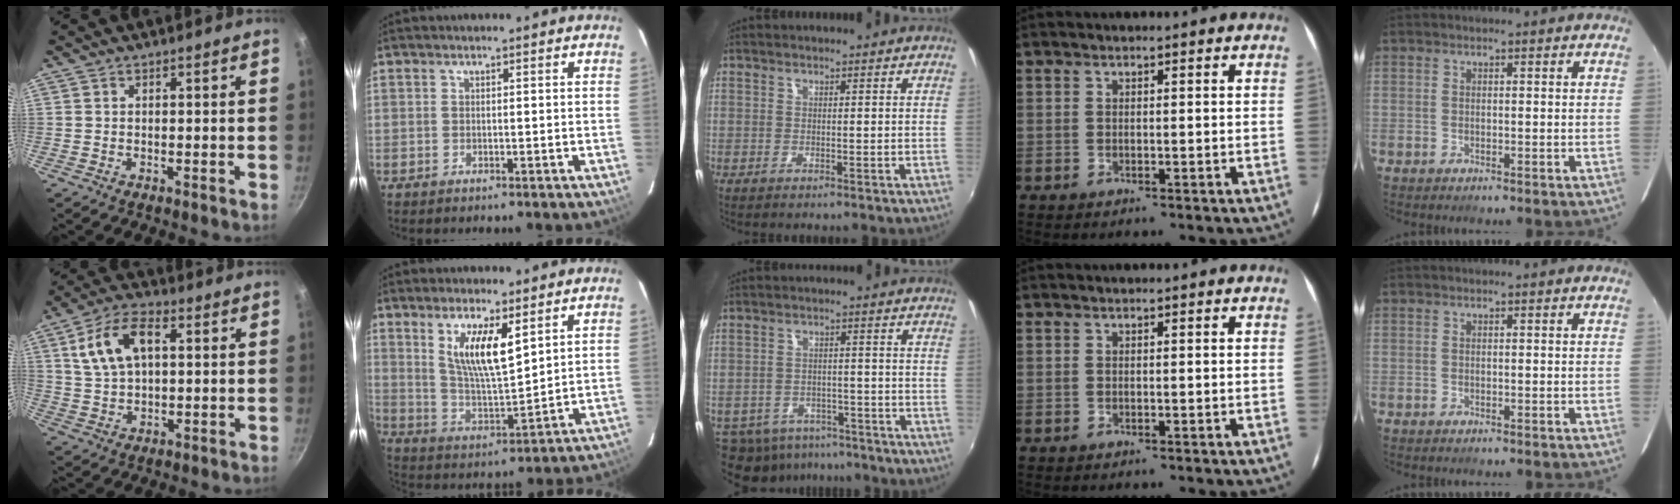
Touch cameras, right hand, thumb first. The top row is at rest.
{"thumb": {"total": 11.8, "force": [3.3, 6.8, 9.1], "torque": [-0.156, 0.015, 0.057]}, "index": {"total": 10.4, "force": [5.2, 2.5, 8.6], "torque": [-0.159, -0.009, 0.107]}, "middle": {"total": 14.3, "force": [-10.0, 8.6, 5.6], "torque": [-0.150, -0.013, -0.133]}}